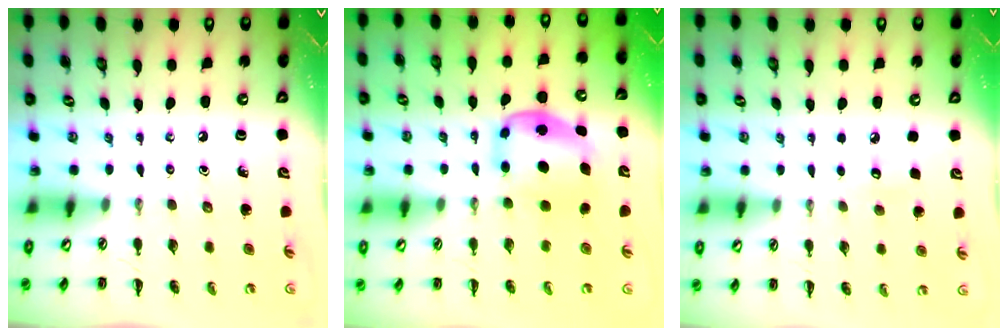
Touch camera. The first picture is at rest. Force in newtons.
{"total": 6.4, "press": 6.4, "slide": 0.6}
{"total": 4.8, "press": 4.6, "slide": 1.2}